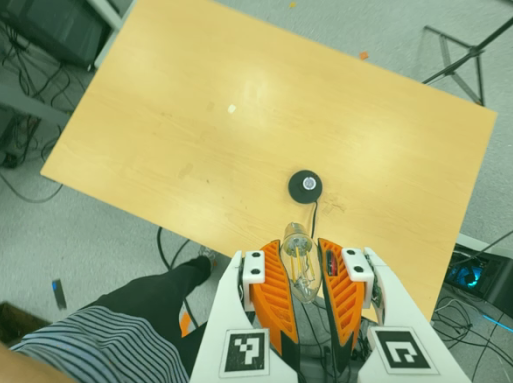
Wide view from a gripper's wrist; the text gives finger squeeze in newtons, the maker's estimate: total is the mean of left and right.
{"total": 21.4, "left": 25.9, "right": 16.9}